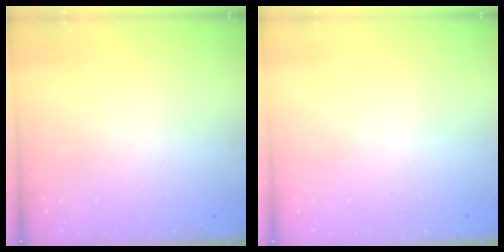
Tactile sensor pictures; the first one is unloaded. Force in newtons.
{"total": 0.0}